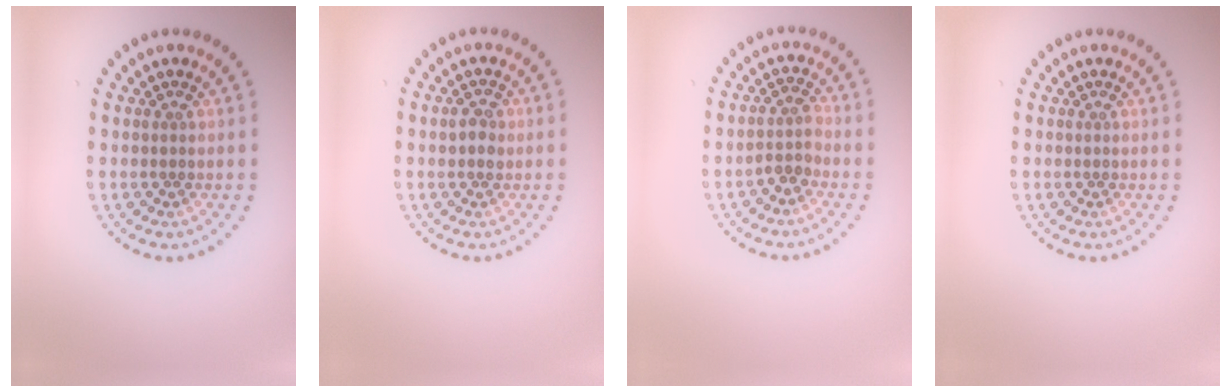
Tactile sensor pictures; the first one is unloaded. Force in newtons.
{"total": 1.6, "press": 1.6, "slide": 0.3}
{"total": 2.0, "press": 1.6, "slide": 1.2}
{"total": 0.0}